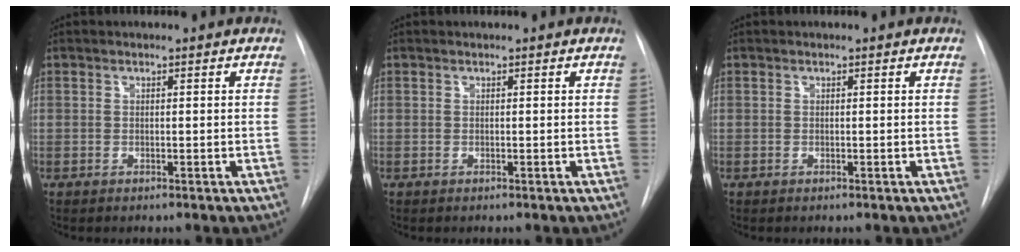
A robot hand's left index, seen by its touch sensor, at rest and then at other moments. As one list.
[{"total": 0.0}, {"total": 0.0}]